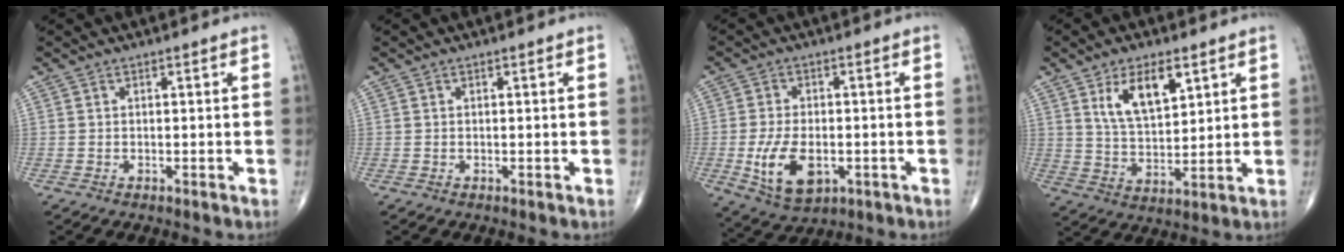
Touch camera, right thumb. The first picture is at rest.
{"total": 0.0}
{"total": 10.5, "force": [-2.6, 6.1, 8.1], "torque": [-0.144, -0.003, -0.033]}
{"total": 10.3, "force": [4.9, 4.8, 7.7], "torque": [-0.120, -0.025, 0.097]}